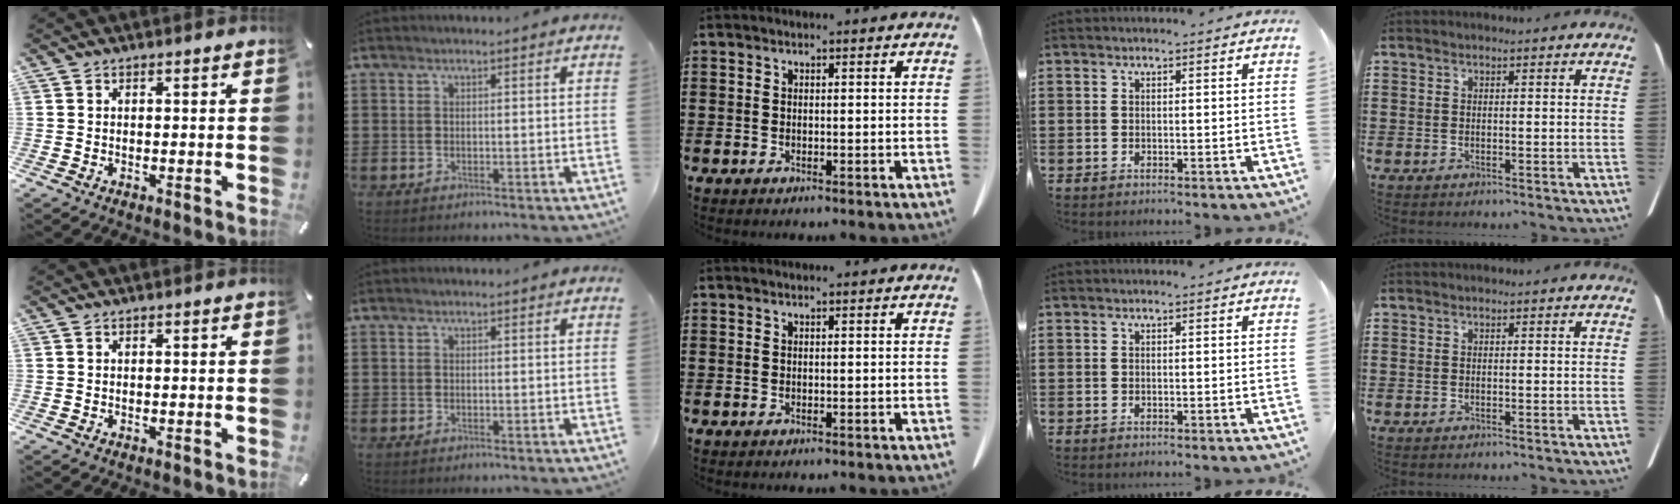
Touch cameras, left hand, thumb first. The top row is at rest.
{}